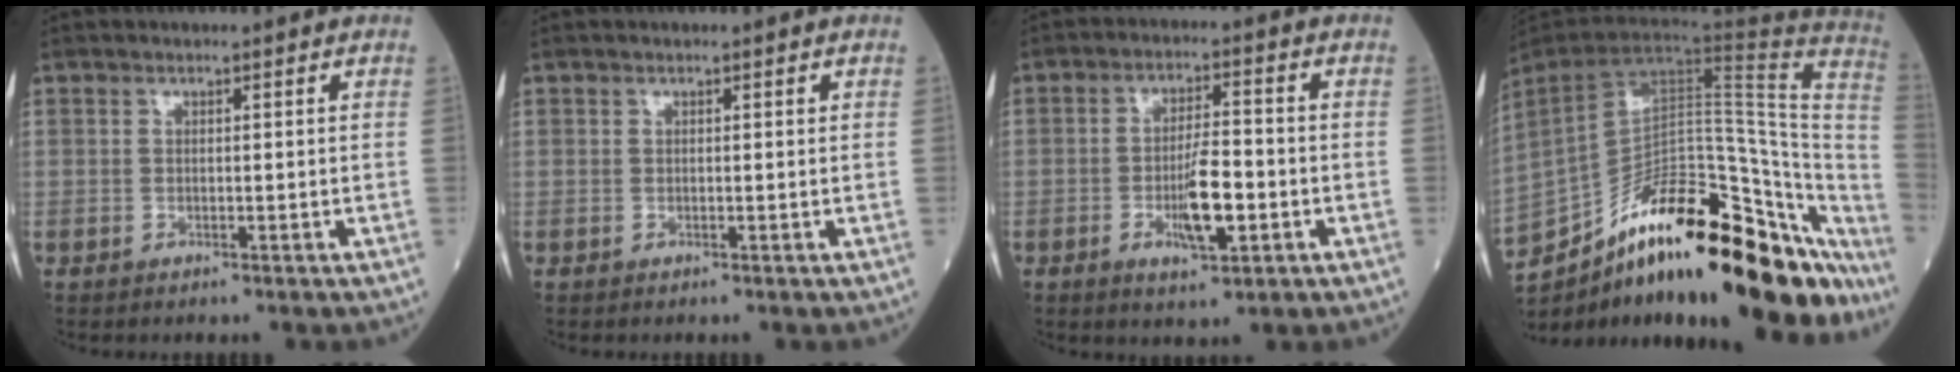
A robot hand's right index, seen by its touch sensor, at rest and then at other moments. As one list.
[{"total": 0.0}, {"total": 7.1, "force": [-2.1, 1.7, 6.6], "torque": [-0.122, -0.001, -0.031]}, {"total": 35.9, "force": [-24.6, 11.6, 23.5], "torque": [-0.336, -0.026, -0.360]}]